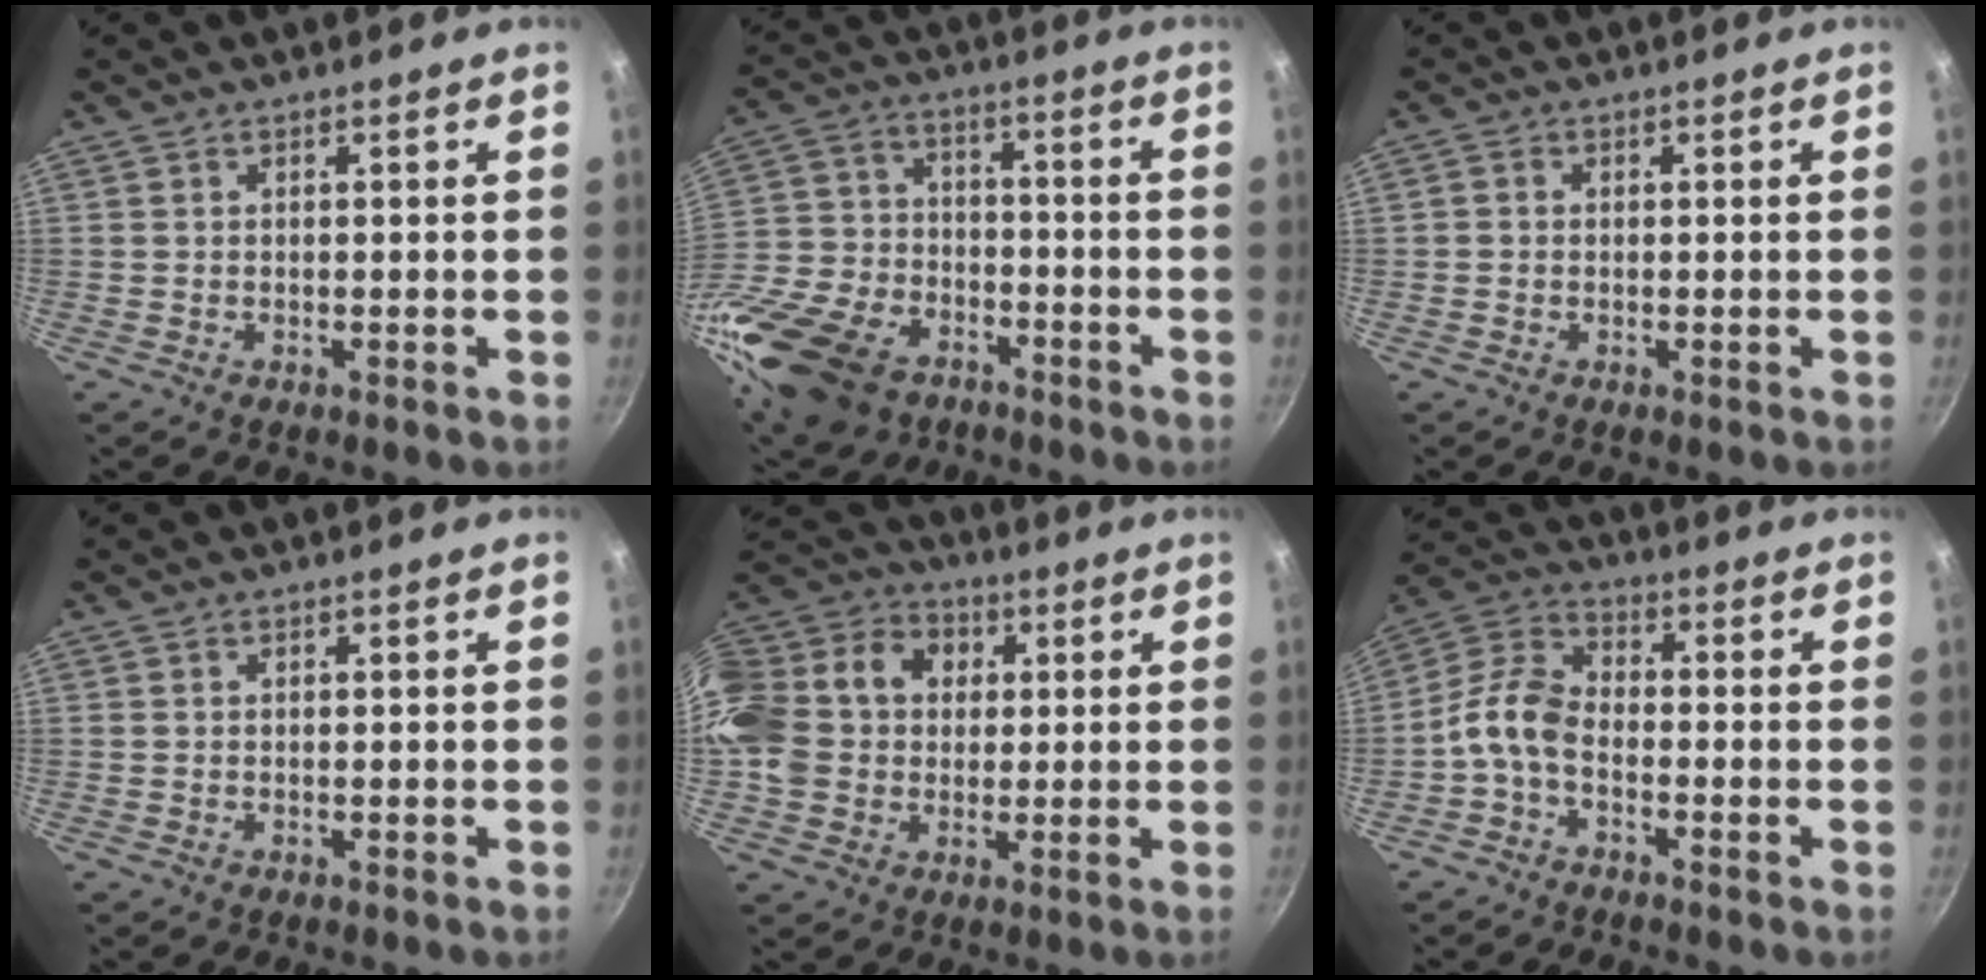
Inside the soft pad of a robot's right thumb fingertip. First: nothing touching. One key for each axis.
{"total": 25.4, "fx": -13.1, "fy": 16.6, "fz": 14.0, "tx": -0.294, "ty": 0.046, "tz": -0.233}
{"total": 1.0, "fx": -0.1, "fy": 0.9, "fz": 0.4, "tx": -0.007, "ty": 0.004, "tz": -0.004}
{"total": 0.0}
{"total": 18.6, "fx": 2.0, "fy": 15.3, "fz": 10.3, "tx": -0.189, "ty": 0.041, "tz": 0.025}
{"total": 7.7, "fx": -3.0, "fy": 4.5, "fz": 5.4, "tx": -0.113, "ty": 0.041, "tz": -0.076}